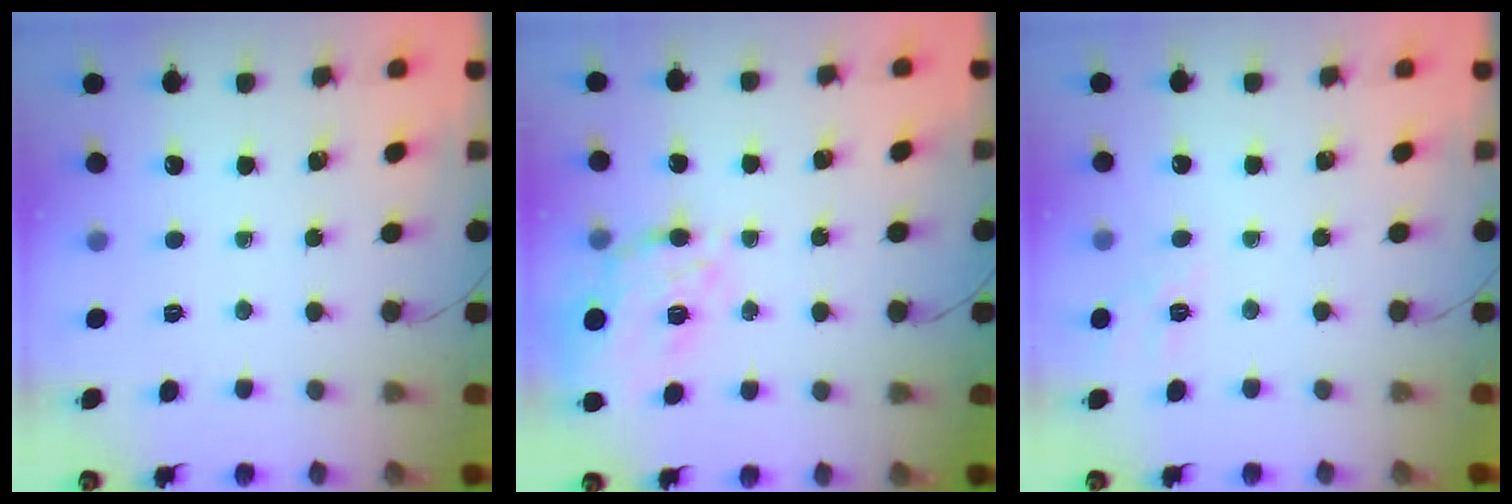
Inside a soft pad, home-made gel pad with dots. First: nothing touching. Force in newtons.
{"total": 16.8, "press": 16.6, "slide": 2.4}
{"total": 9.3, "press": 9.1, "slide": 1.8}